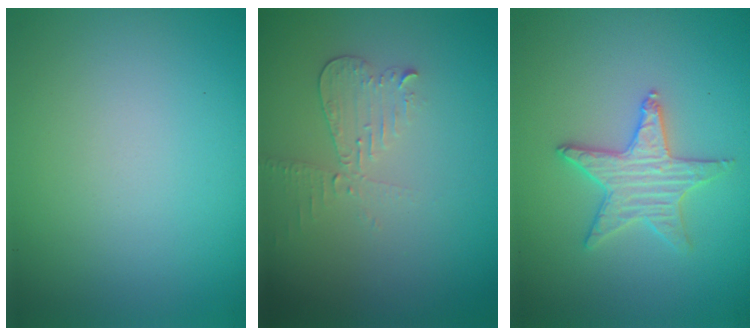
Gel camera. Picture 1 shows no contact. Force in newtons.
{"total": 2.1, "press": 2.1, "slide": 0.1}
{"total": 3.0, "press": 3.0, "slide": 0.1}